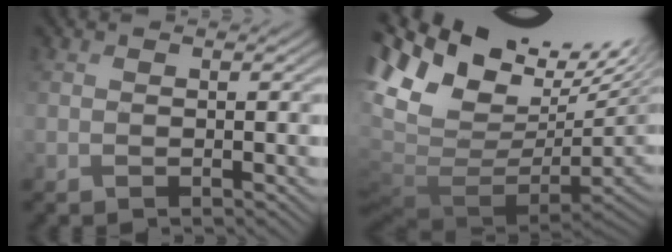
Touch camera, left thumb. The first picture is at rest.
{"total": 15.0, "force": [0.2, 9.1, 11.8], "torque": [-0.191, 0.004, 0.053]}